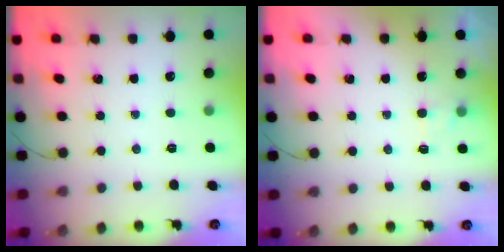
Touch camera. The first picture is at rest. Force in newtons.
{"total": 1.9, "press": 1.4, "slide": 1.2}